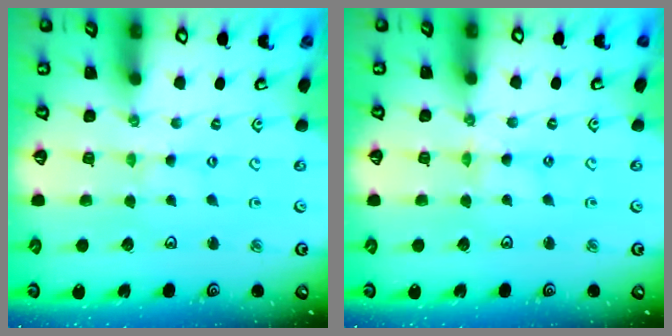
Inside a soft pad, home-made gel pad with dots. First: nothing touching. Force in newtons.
{"total": 1.0, "press": 0.9, "slide": 0.2}